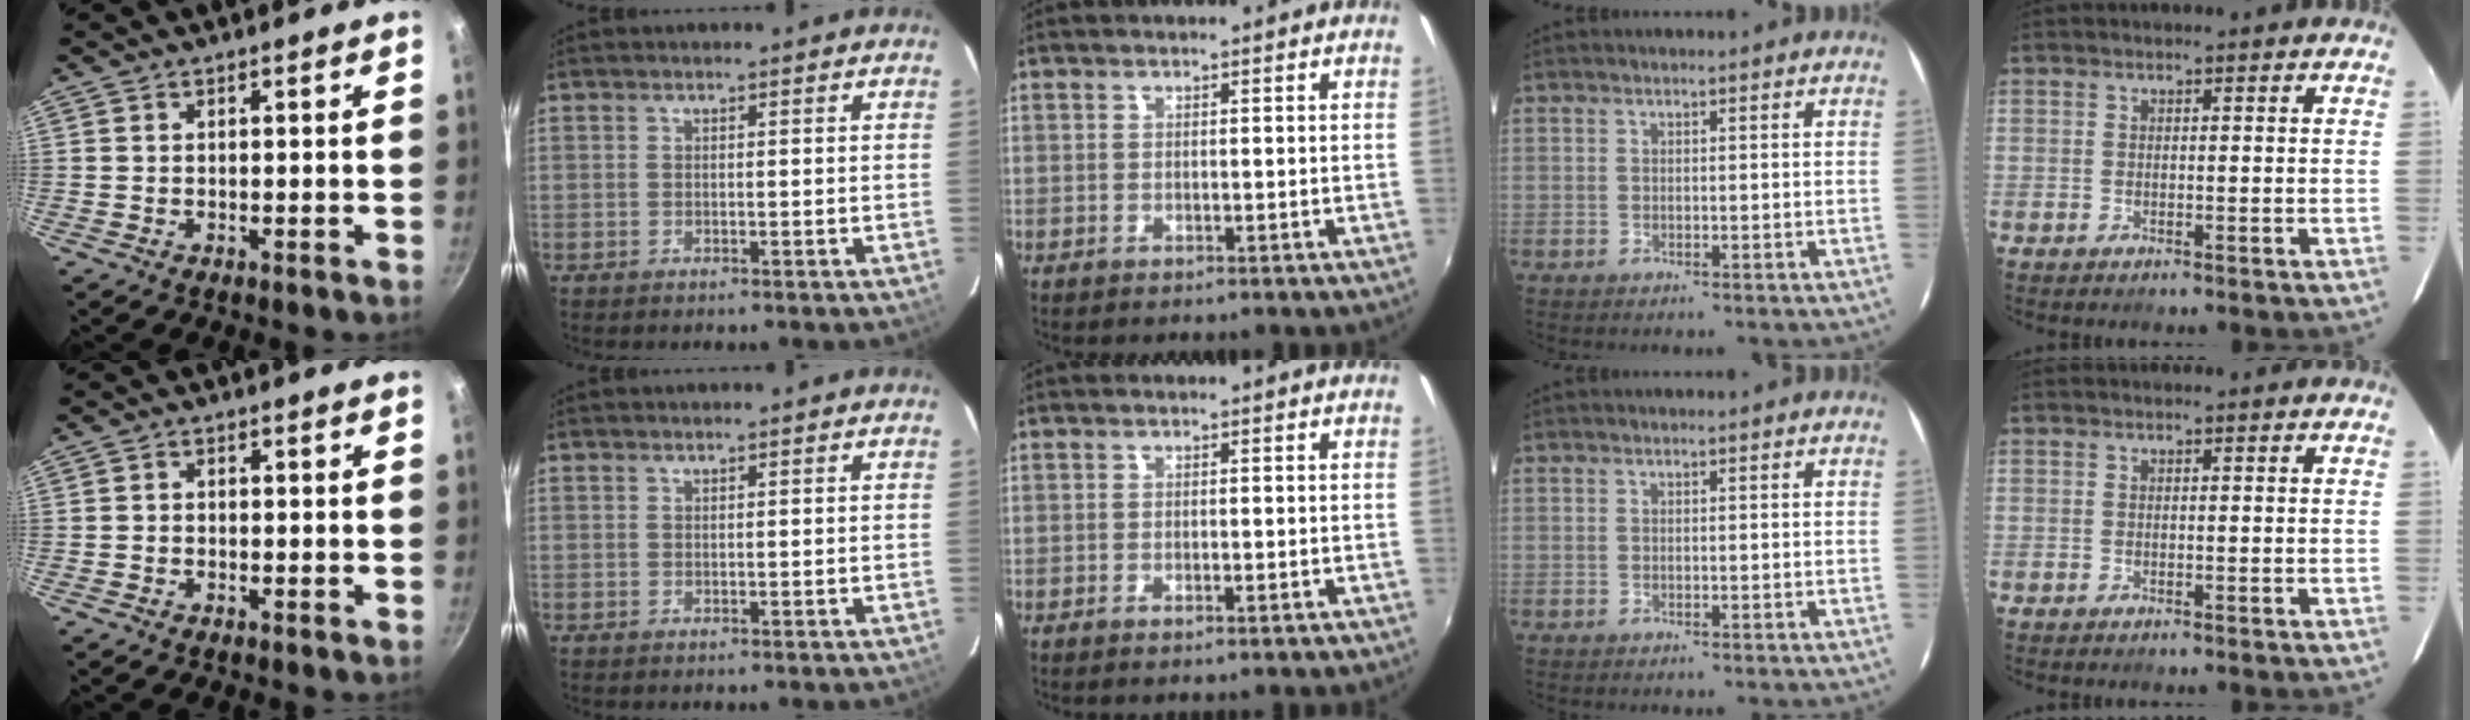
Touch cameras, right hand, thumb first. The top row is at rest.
{"thumb": {"total": 1.2, "force": [-0.5, 1.0, 0.6], "torque": [-0.012, 0.006, -0.012]}, "middle": {"total": 1.5, "force": [-1.0, 0.5, 1.1], "torque": [-0.018, -0.002, -0.015]}}